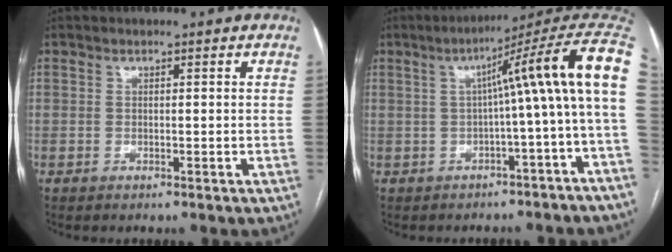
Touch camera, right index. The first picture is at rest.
{"total": 13.0, "force": [0.9, -0.5, 12.9], "torque": [-0.168, 0.045, 0.004]}